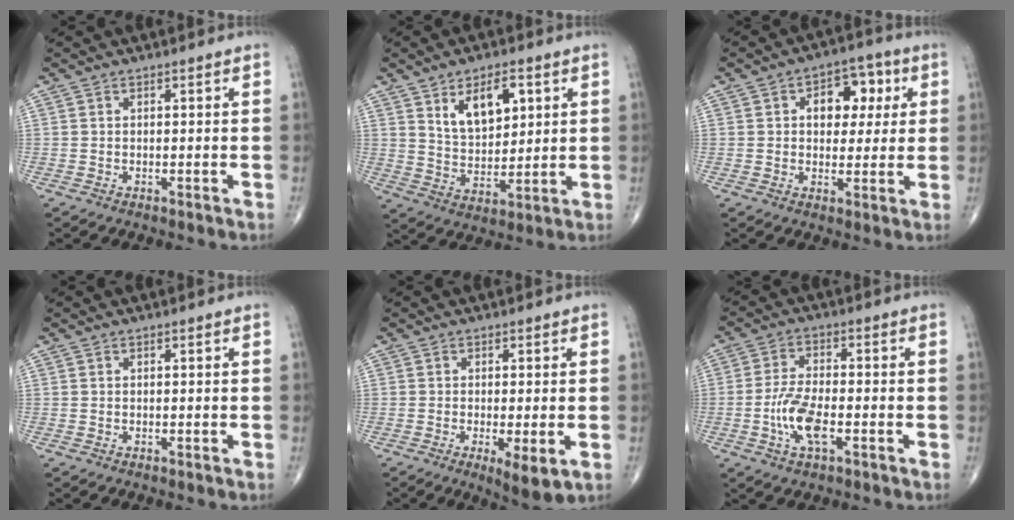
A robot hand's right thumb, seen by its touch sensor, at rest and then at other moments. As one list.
[{"total": 10.5, "force": [4.5, 5.7, 7.6], "torque": [-0.102, -0.025, 0.084]}, {"total": 9.4, "force": [2.4, 6.2, 6.6], "torque": [-0.045, 0.007, 0.031]}, {"total": 0.0}, {"total": 5.7, "force": [-1.7, 1.4, 5.3], "torque": [-0.088, -0.019, -0.027]}, {"total": 8.2, "force": [-2.6, 3.3, 7.0], "torque": [-0.145, 0.011, -0.050]}]